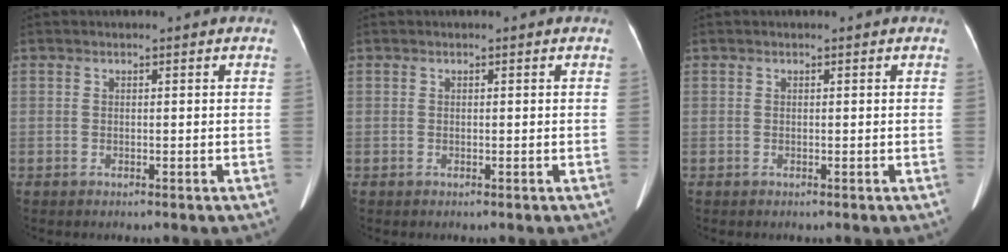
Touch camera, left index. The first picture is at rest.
{"total": 0.0}
{"total": 0.0}